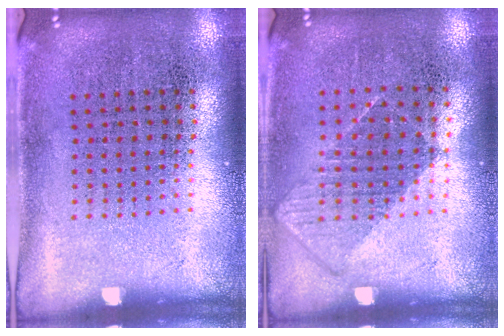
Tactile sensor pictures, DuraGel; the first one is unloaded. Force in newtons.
{"total": 0.9, "press": 0.7, "slide": 0.4}